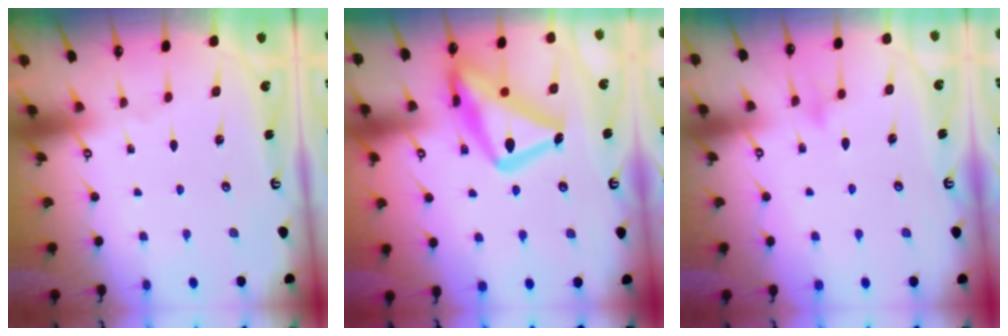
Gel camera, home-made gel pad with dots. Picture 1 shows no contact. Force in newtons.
{"total": 23.0, "press": 22.9, "slide": 1.9}
{"total": 7.7, "press": 7.7, "slide": 0.5}